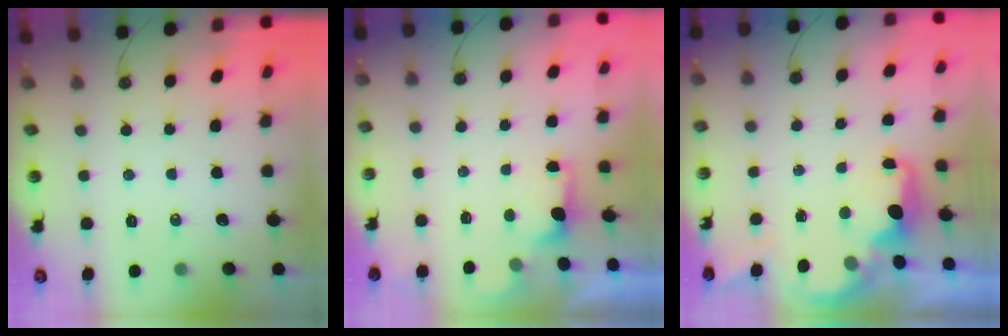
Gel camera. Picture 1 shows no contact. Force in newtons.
{"total": 0.9, "press": 0.6, "slide": 0.8}
{"total": 2.0, "press": 2.0, "slide": 0.5}